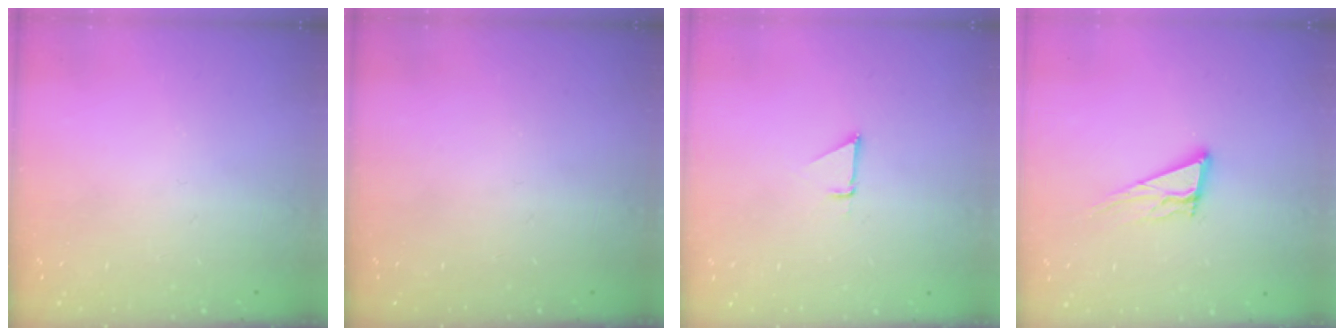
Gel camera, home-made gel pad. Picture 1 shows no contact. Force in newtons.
{"total": 0.0}
{"total": 1.5, "press": 1.5, "slide": 0.0}
{"total": 11.5, "press": 11.2, "slide": 2.6}